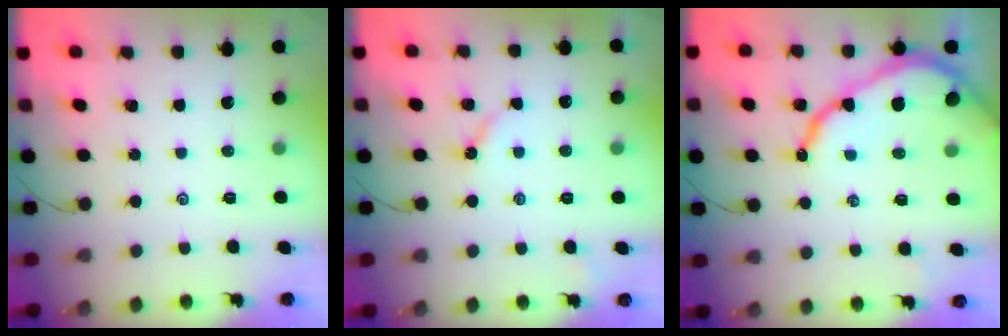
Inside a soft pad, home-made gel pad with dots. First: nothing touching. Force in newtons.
{"total": 3.3, "press": 3.3, "slide": 0.5}
{"total": 12.2, "press": 12.1, "slide": 1.2}